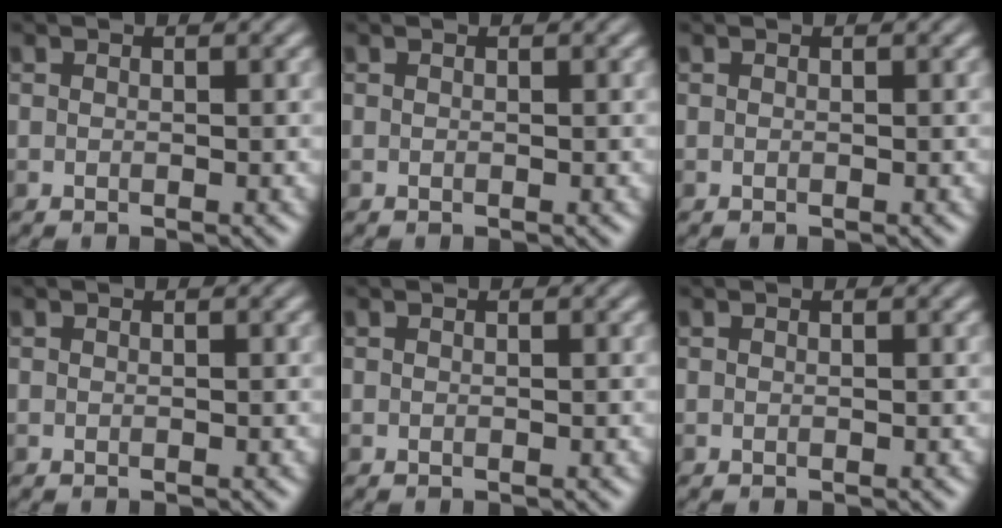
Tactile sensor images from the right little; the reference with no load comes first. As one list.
[{"total": 0.0}, {"total": 0.0}, {"total": 0.0}, {"total": 0.0}, {"total": 0.0}]